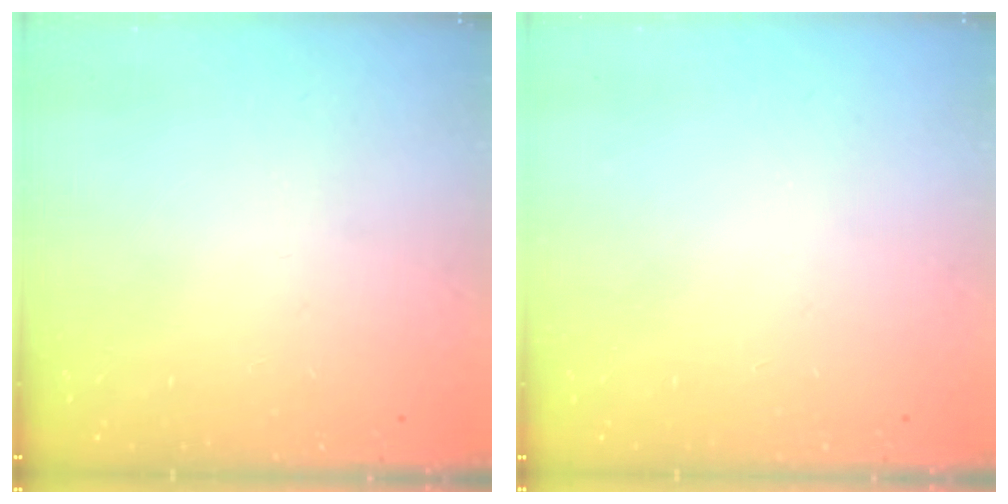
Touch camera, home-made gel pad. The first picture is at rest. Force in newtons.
{"total": 0.0}